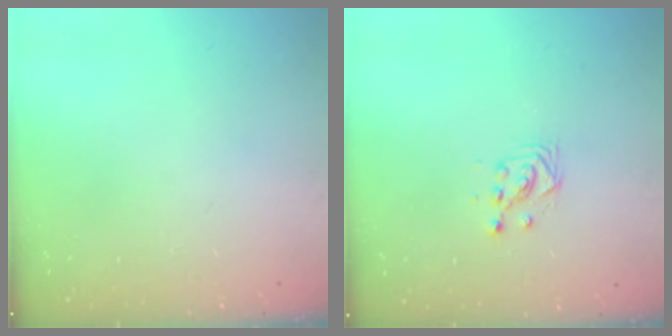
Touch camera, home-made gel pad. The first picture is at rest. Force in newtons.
{"total": 3.0, "press": 3.0, "slide": 0.2}